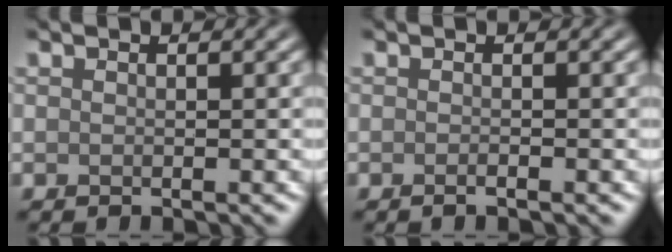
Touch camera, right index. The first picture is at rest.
{"total": 0.8, "force": [-0.3, 0.2, 0.7], "torque": [-0.006, -0.004, -0.009]}